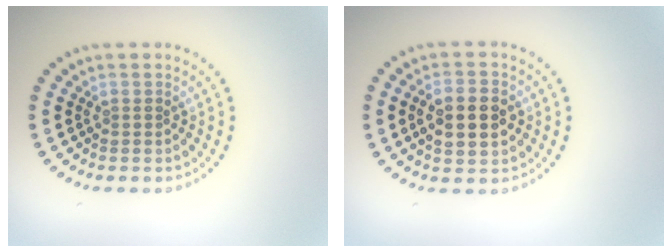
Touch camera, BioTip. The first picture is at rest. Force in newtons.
{"total": 4.7, "press": 4.7, "slide": 0.3}